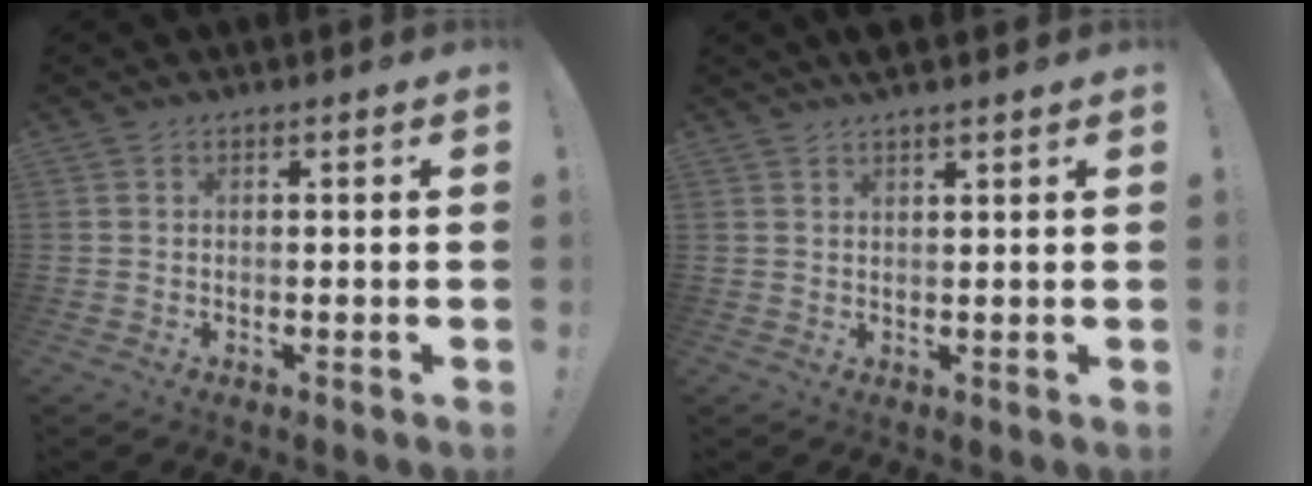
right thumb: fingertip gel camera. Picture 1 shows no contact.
{"total": 2.7, "force": [2.4, -0.1, 1.3], "torque": [-0.028, -0.011, 0.043]}